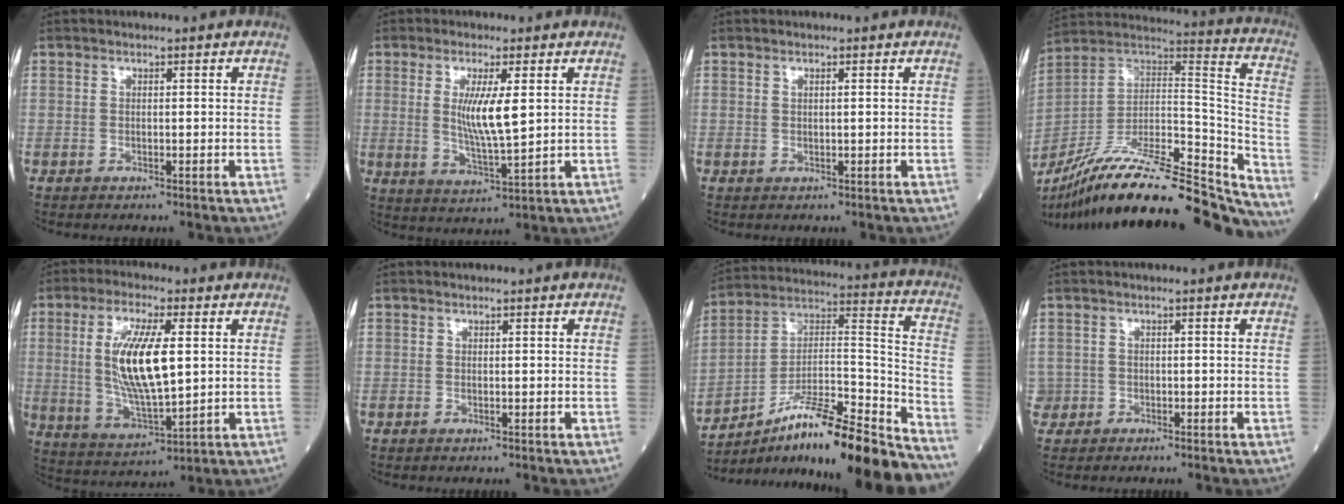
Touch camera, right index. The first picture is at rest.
{"total": 7.4, "force": [1.5, 0.7, 7.2], "torque": [-0.139, -0.015, 0.033]}
{"total": 0.6, "force": [0.4, 0.1, 0.5], "torque": [-0.014, 0.001, 0.009]}
{"total": 33.4, "force": [-28.2, 5.3, 17.2], "torque": [-0.231, -0.012, -0.421]}
{"total": 12.7, "force": [2.0, 3.0, 12.2], "torque": [-0.249, -0.004, 0.042]}
{"total": 0.0}
{"total": 22.2, "force": [-18.1, 0.7, 12.9], "torque": [-0.175, 0.026, -0.300]}
{"total": 1.7, "force": [-0.9, 1.4, 0.0], "torque": [-0.002, 0.007, -0.016]}